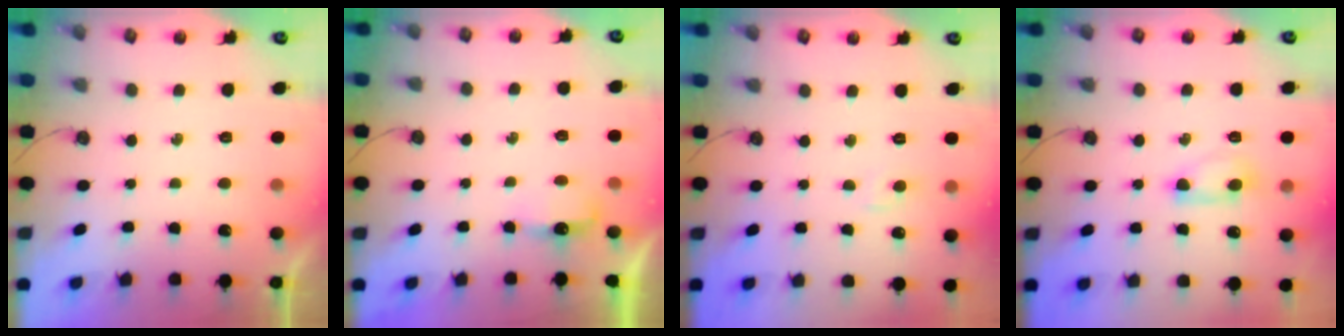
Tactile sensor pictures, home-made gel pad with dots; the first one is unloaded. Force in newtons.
{"total": 5.0, "press": 4.9, "slide": 0.8}
{"total": 4.0, "press": 3.9, "slide": 0.6}
{"total": 5.4, "press": 5.3, "slide": 1.1}